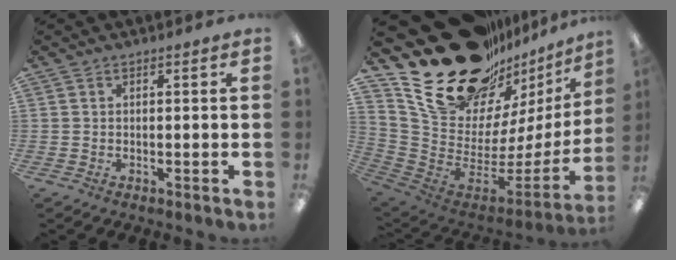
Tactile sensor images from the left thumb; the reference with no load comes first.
{"total": 30.2, "force": [19.9, 16.2, 15.9], "torque": [-0.235, -0.149, 0.396]}